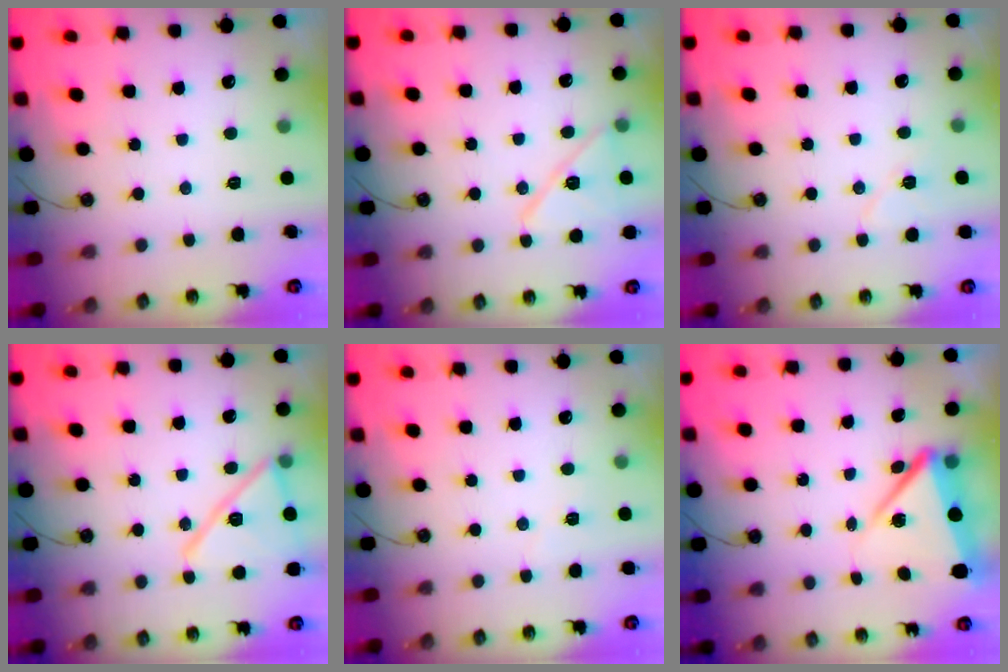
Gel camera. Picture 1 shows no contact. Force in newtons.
{"total": 11.9, "press": 11.9, "slide": 0.6}
{"total": 7.3, "press": 5.6, "slide": 4.7}
{"total": 16.1, "press": 16.0, "slide": 2.4}
{"total": 3.7, "press": 3.3, "slide": 1.5}
{"total": 8.1, "press": 8.1, "slide": 0.7}